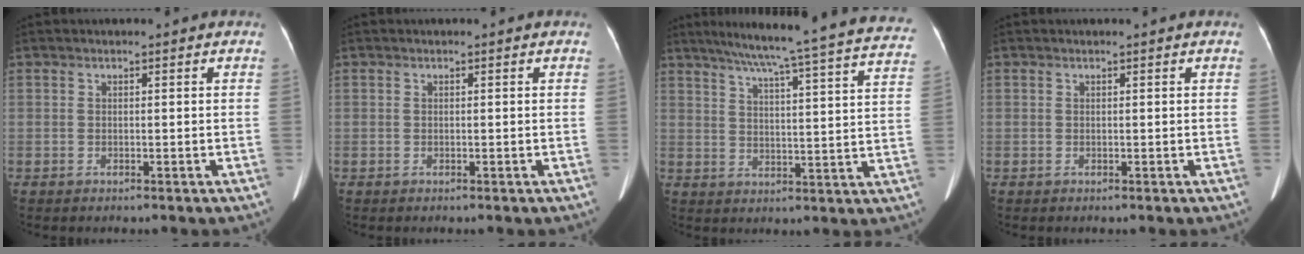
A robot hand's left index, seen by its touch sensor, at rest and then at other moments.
{"total": 0.0}
{"total": 27.8, "force": [24.7, 0.2, 12.9], "torque": [-0.199, -0.043, 0.298]}
{"total": 0.0}